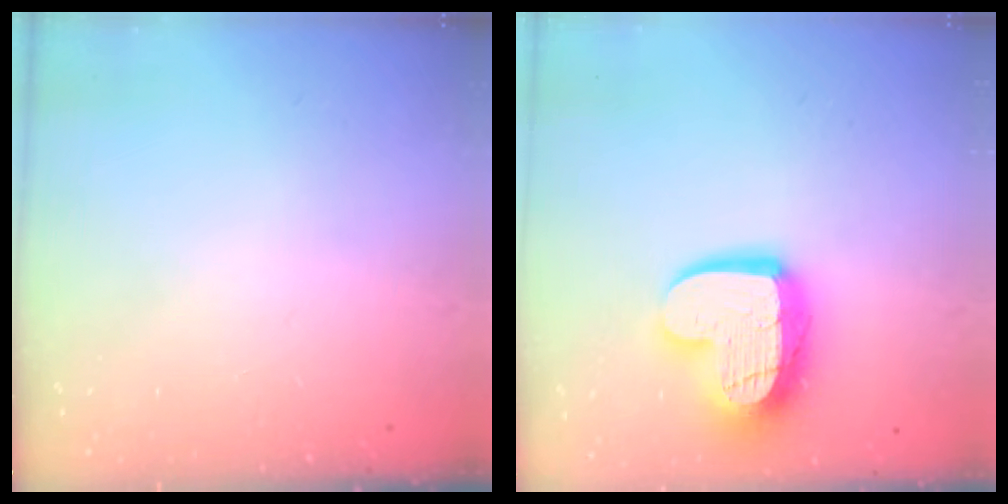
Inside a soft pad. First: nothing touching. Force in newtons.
{"total": 17.3, "press": 17.3, "slide": 1.7}